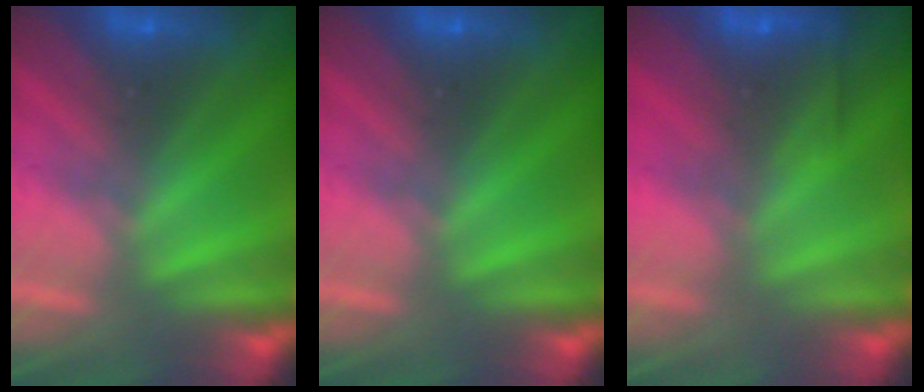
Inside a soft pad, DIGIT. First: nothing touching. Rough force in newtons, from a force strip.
{"total": 0.0}
{"total": 2.5}